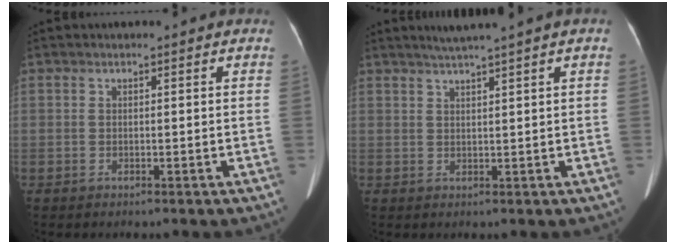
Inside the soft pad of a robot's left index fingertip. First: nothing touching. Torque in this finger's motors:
{"motor_torque": [-0.12, -0.28, -0.14, 0.01]}